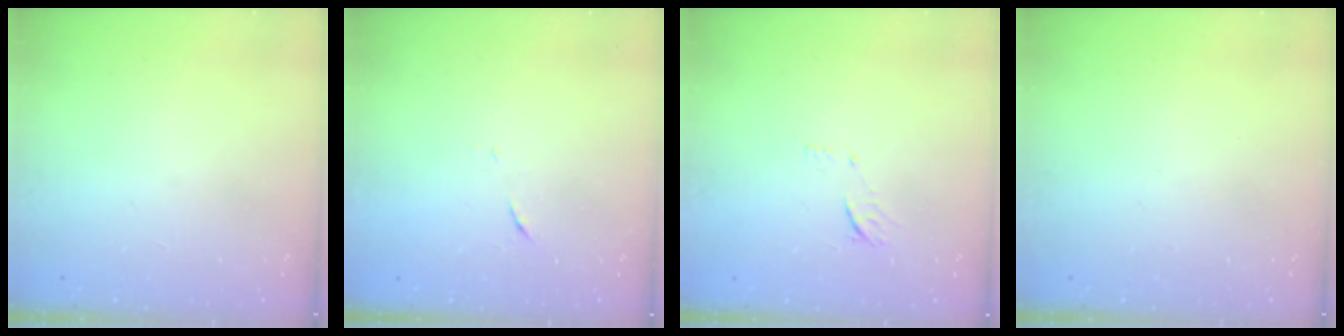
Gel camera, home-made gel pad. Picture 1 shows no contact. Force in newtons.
{"total": 6.7, "press": 6.6, "slide": 0.6}
{"total": 6.2, "press": 6.1, "slide": 0.7}
{"total": 0.0}